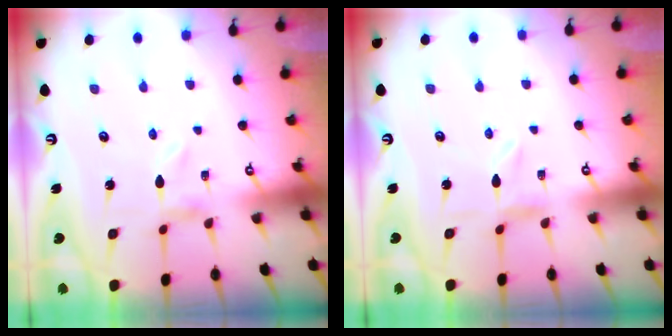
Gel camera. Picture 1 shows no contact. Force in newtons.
{"total": 0.0}